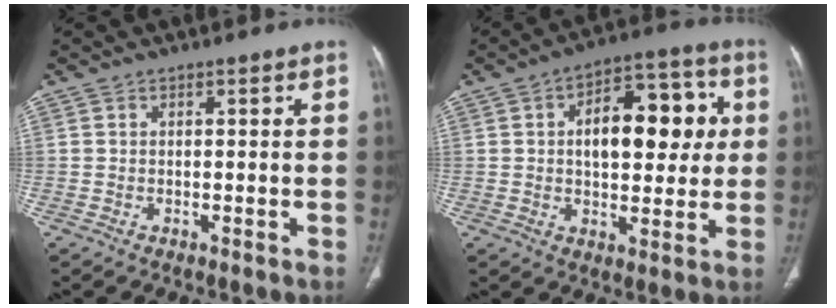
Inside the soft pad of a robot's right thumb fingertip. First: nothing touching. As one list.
[{"total": 16.4, "force": [2.7, 8.9, 13.5], "torque": [-0.153, 0.022, 0.039]}]